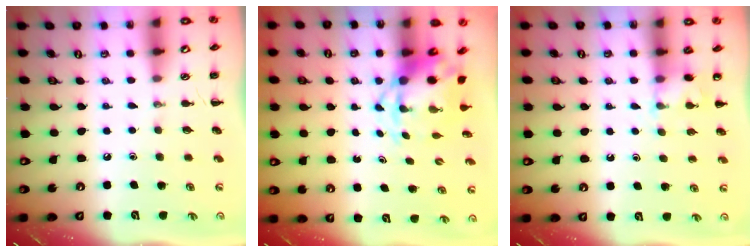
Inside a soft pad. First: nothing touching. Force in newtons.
{"total": 4.5, "press": 4.4, "slide": 0.9}
{"total": 5.5, "press": 5.2, "slide": 1.8}